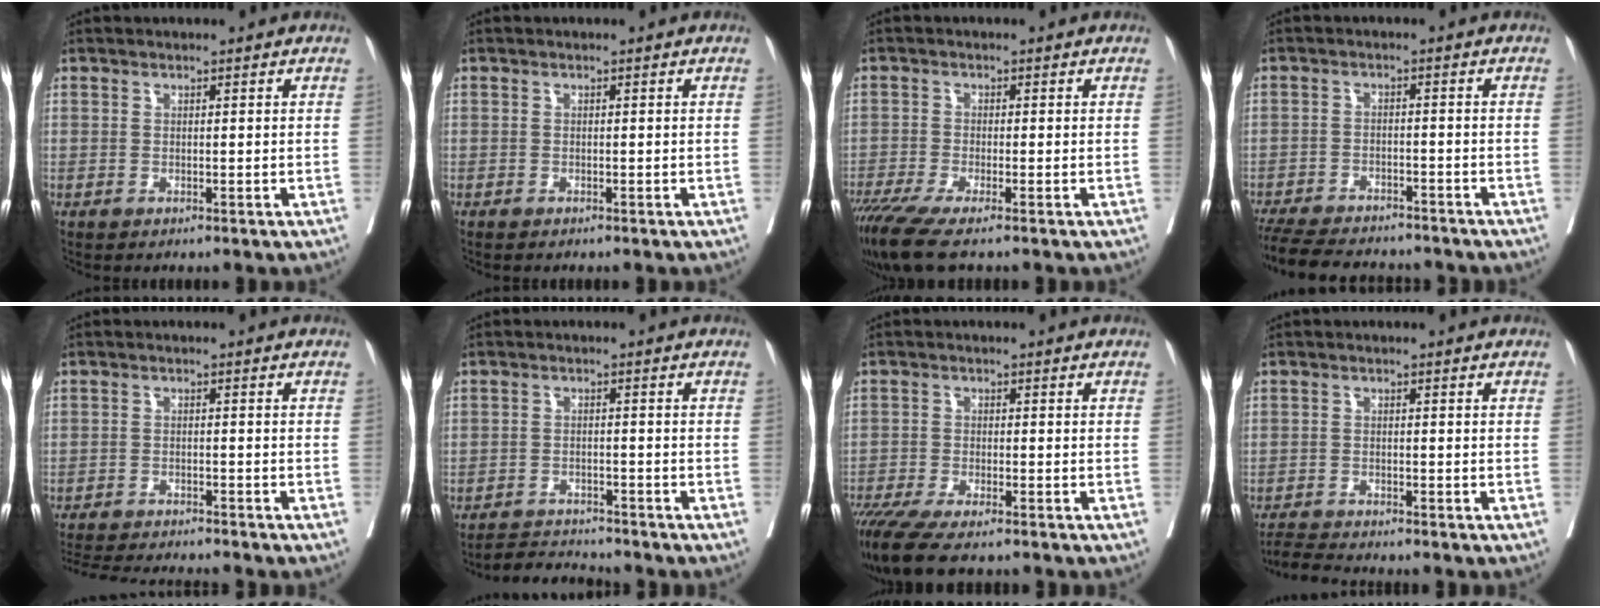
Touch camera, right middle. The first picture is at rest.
{"total": 0.5, "force": [-0.5, 0.1, 0.2], "torque": [-0.008, -0.002, -0.008]}
{"total": 6.8, "force": [-5.1, 0.4, 4.5], "torque": [-0.076, -0.018, -0.091]}
{"total": 14.8, "force": [-13.1, 3.6, 5.7], "torque": [-0.126, -0.016, -0.187]}
{"total": 10.3, "force": [-9.6, 0.4, 3.5], "torque": [-0.051, -0.012, -0.142]}
{"total": 4.1, "force": [-4.0, 0.1, -0.5], "torque": [0.008, -0.009, -0.068]}
{"total": 10.1, "force": [-8.1, 1.8, 5.7], "torque": [-0.088, -0.021, -0.134]}
{"total": 3.3, "force": [-3.3, -0.7, 0.3], "torque": [-0.007, -0.019, -0.060]}